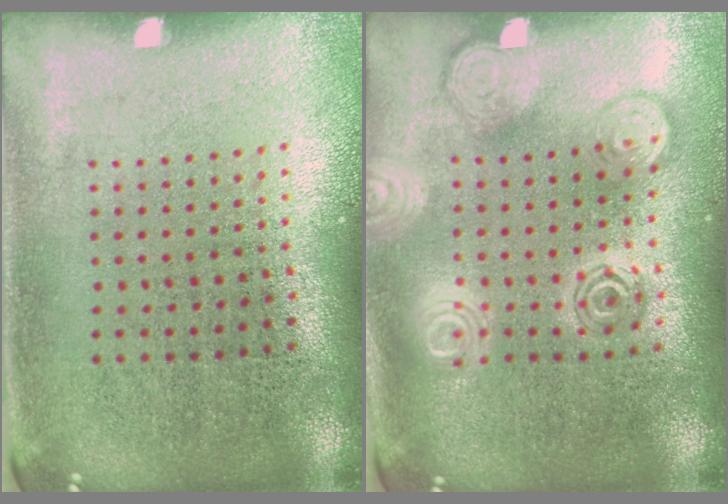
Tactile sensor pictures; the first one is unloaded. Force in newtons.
{"total": 2.0, "press": 2.0, "slide": 0.2}